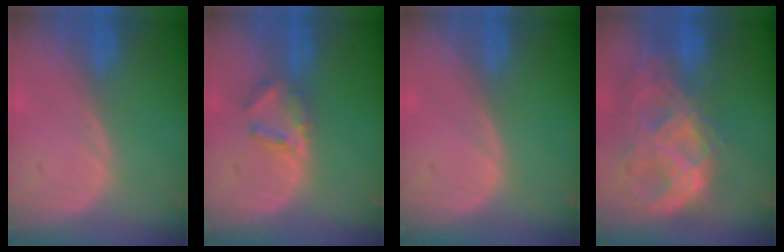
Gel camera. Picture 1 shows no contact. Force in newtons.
{"total": 3.3, "press": 3.2, "slide": 0.4}
{"total": 0.0}
{"total": 11.4, "press": 9.7, "slide": 6.1}